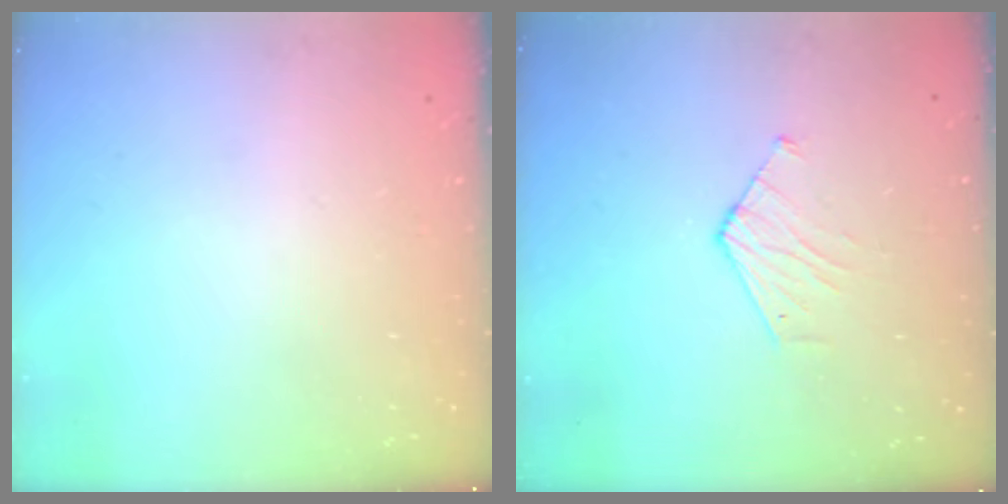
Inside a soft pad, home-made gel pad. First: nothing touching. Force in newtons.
{"total": 4.0, "press": 4.0, "slide": 0.3}